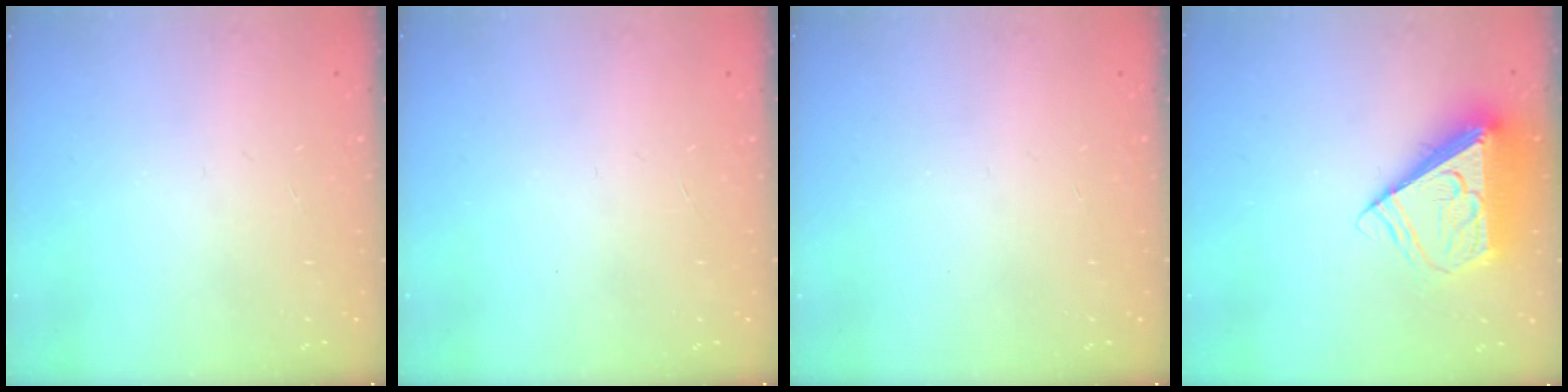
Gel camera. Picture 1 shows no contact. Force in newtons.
{"total": 0.0}
{"total": 0.0}
{"total": 10.4, "press": 10.3, "slide": 1.6}